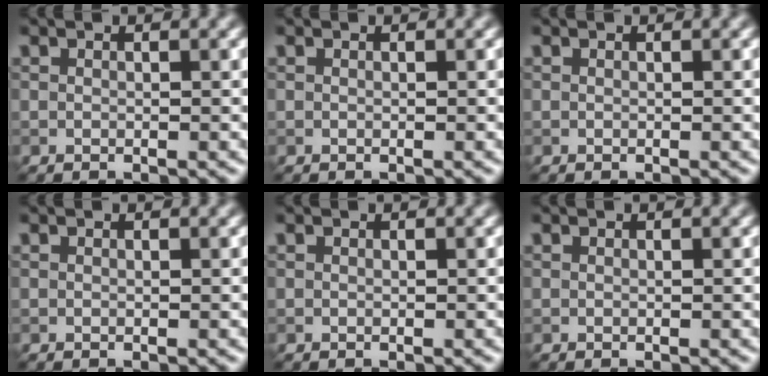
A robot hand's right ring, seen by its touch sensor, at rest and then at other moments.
{"total": 0.0}
{"total": 0.0}
{"total": 0.0}
{"total": 0.0}
{"total": 0.0}